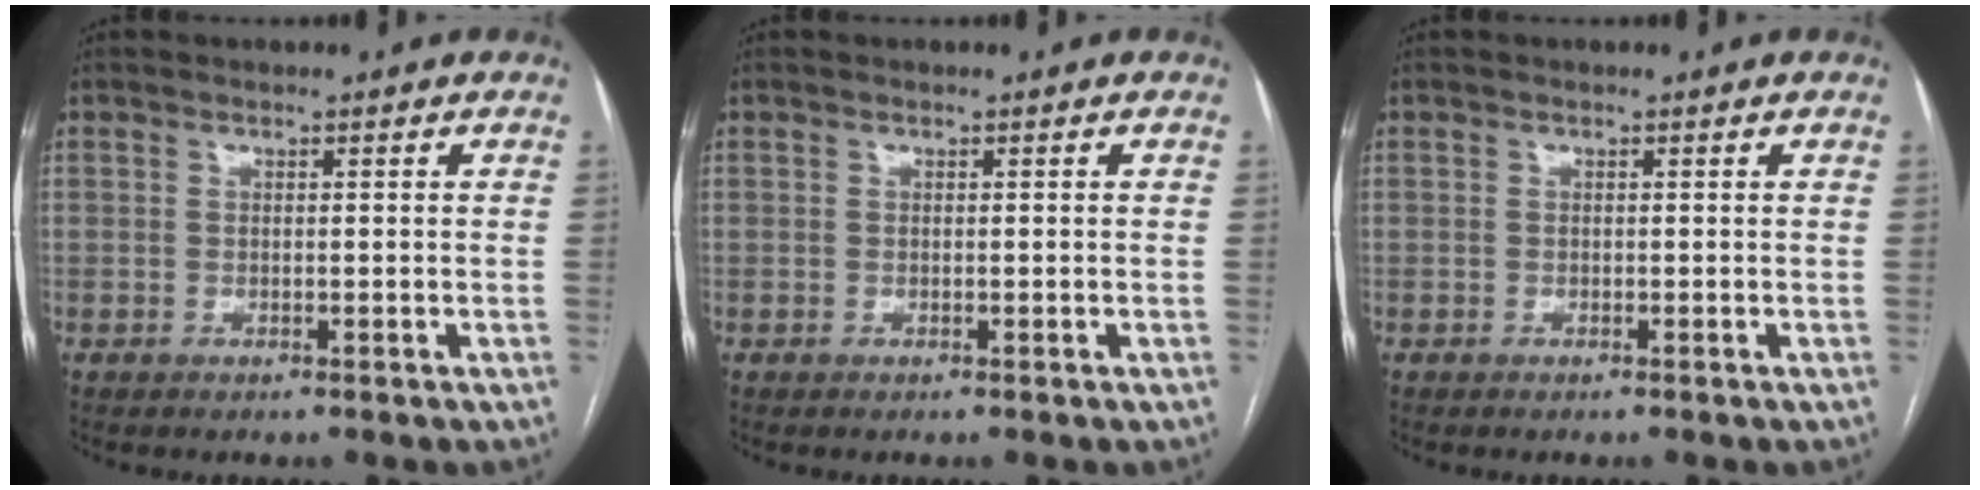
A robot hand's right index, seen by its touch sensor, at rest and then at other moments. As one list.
[{"total": 0.0}, {"total": 0.0}]